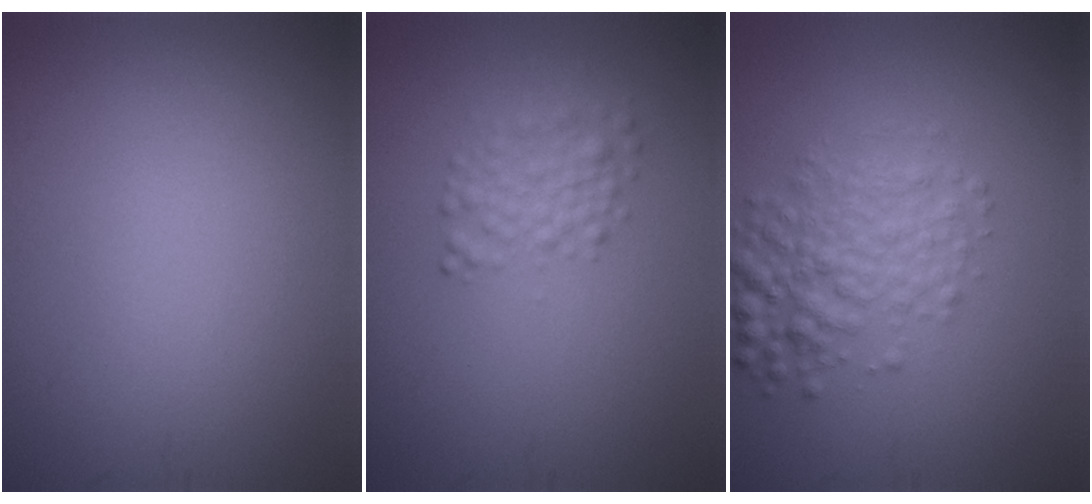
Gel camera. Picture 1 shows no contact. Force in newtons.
{"total": 2.3, "press": 2.3, "slide": 0.0}
{"total": 4.2, "press": 4.2, "slide": 0.1}